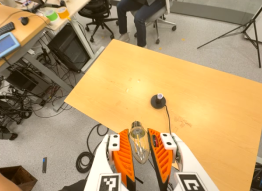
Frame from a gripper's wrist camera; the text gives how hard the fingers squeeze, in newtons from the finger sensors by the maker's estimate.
{"total": 15.4, "left": 16.7, "right": 14.1}